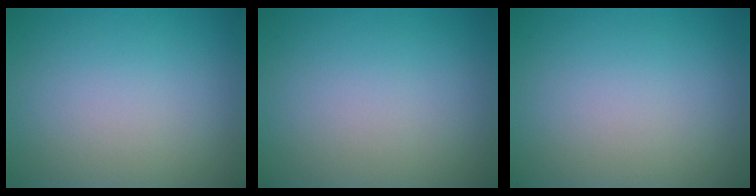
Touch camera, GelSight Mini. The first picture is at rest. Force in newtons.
{"total": 0.0}
{"total": 0.0}